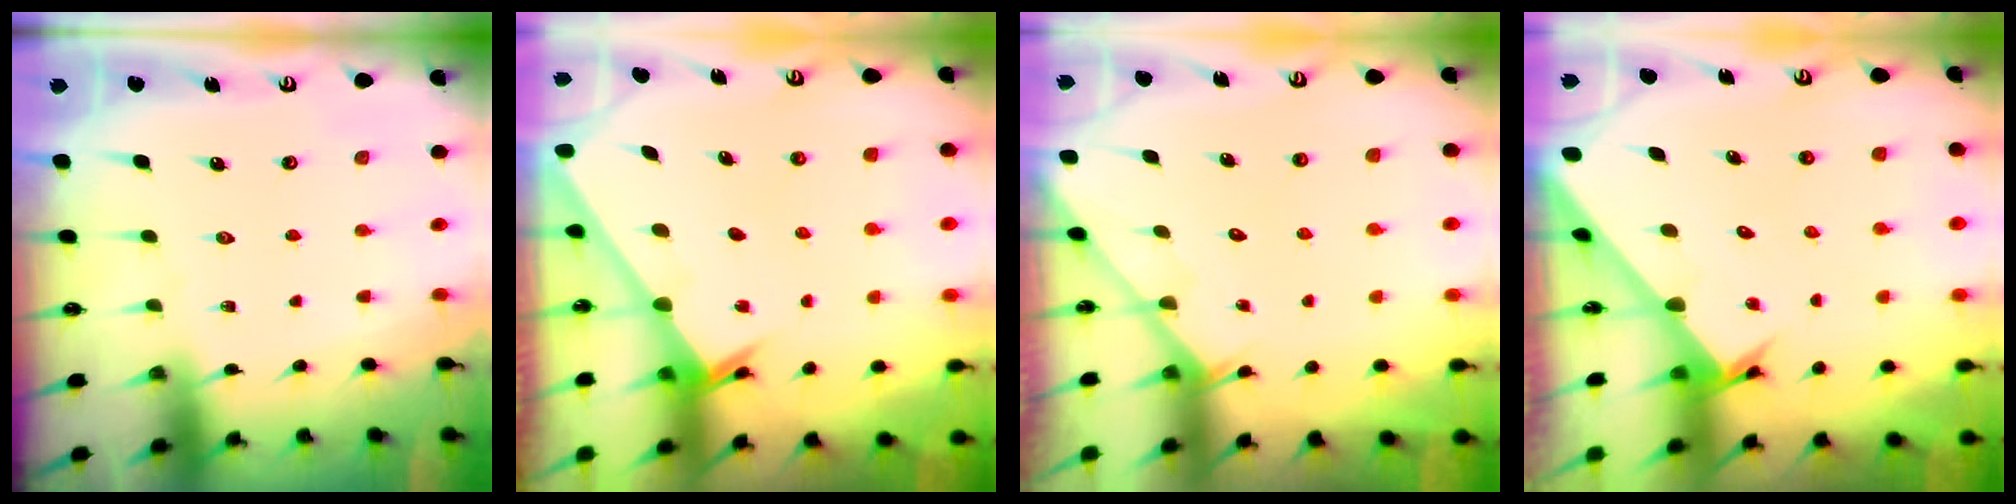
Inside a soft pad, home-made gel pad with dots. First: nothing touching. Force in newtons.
{"total": 2.5, "press": 2.5, "slide": 0.2}
{"total": 2.1, "press": 2.1, "slide": 0.1}
{"total": 2.8, "press": 2.7, "slide": 0.3}